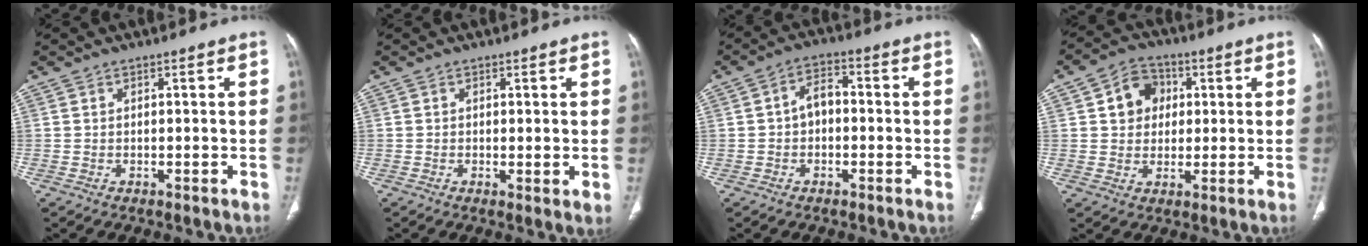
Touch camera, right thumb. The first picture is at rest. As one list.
[{"total": 2.2, "force": [0.1, 0.6, 2.1], "torque": [-0.039, -0.011, -0.001]}, {"total": 4.9, "force": [-0.5, 3.4, 3.5], "torque": [-0.047, 0.021, -0.018]}, {"total": 8.2, "force": [1.8, 6.9, 4.0], "torque": [-0.033, 0.003, 0.026]}]